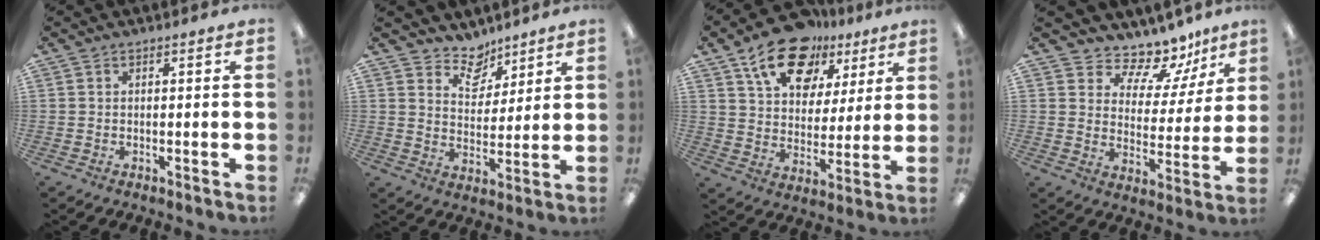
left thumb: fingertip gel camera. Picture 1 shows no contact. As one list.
[{"total": 8.1, "force": [6.7, 4.2, 1.4], "torque": [-0.017, -0.048, 0.124]}, {"total": 16.8, "force": [11.0, 10.0, 7.9], "torque": [-0.132, -0.054, 0.197]}, {"total": 10.3, "force": [9.0, 4.6, 2.1], "torque": [-0.032, -0.084, 0.163]}]